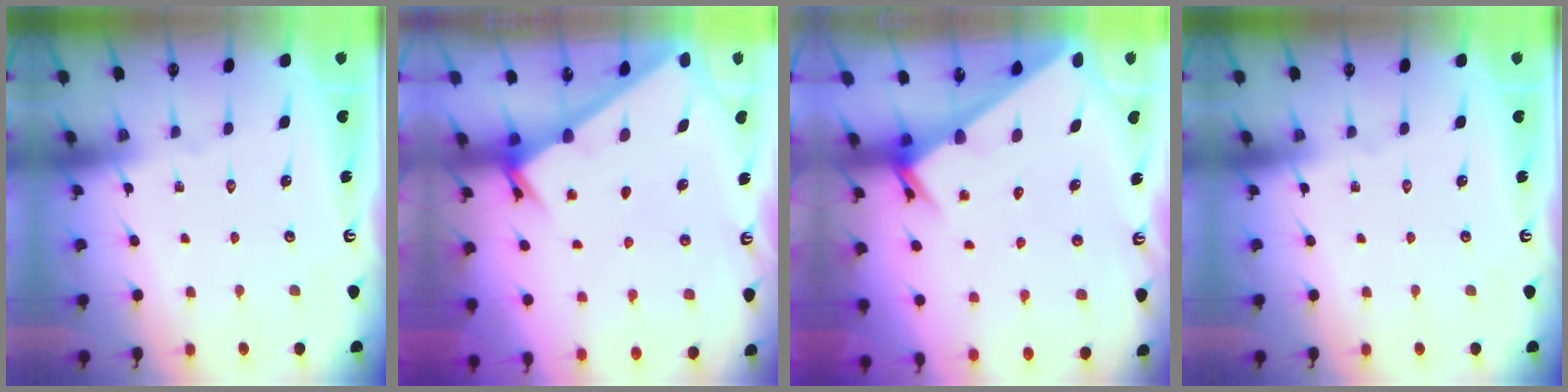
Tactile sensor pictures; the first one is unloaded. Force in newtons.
{"total": 2.2, "press": 2.2, "slide": 0.2}
{"total": 2.4, "press": 2.4, "slide": 0.1}
{"total": 0.0}